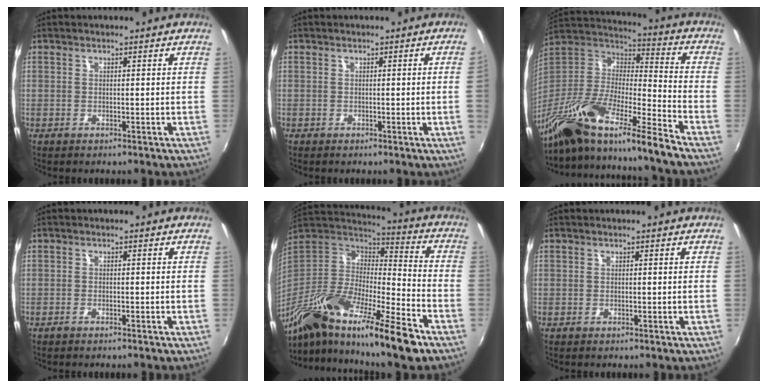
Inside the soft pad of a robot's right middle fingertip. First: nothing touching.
{"total": 1.8, "force": [0.0, -1.1, 1.5], "torque": [-0.013, -0.013, 0.003]}
{"total": 21.4, "force": [-15.9, 2.1, 14.1], "torque": [-0.244, -0.019, -0.302]}
{"total": 1.3, "force": [-1.1, 0.3, 0.6], "torque": [-0.019, -0.001, -0.025]}
{"total": 26.7, "force": [-17.6, 5.6, 19.3], "torque": [-0.325, -0.026, -0.312]}
{"total": 0.0}